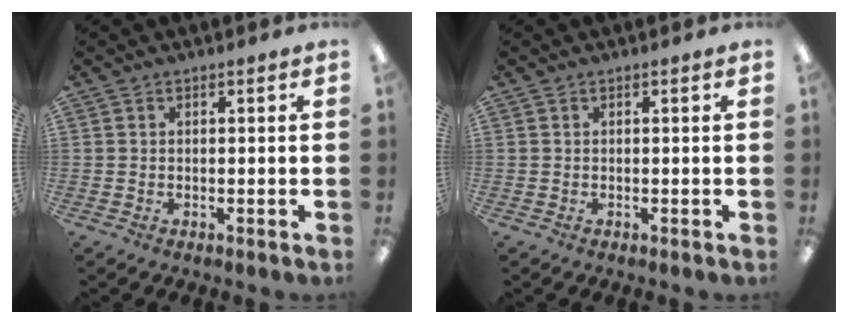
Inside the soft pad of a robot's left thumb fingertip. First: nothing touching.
{"total": 0.0}